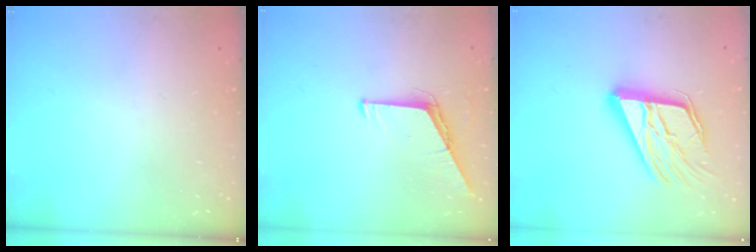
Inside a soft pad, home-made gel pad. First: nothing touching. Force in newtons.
{"total": 6.1, "press": 6.1, "slide": 0.5}
{"total": 19.0, "press": 18.8, "slide": 2.8}